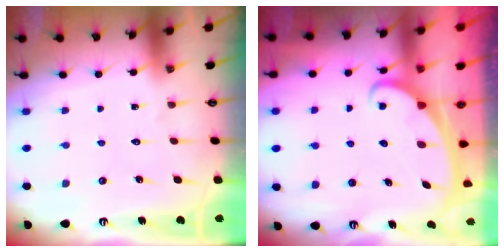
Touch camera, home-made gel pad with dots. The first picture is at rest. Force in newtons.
{"total": 2.1, "press": 2.1, "slide": 0.2}